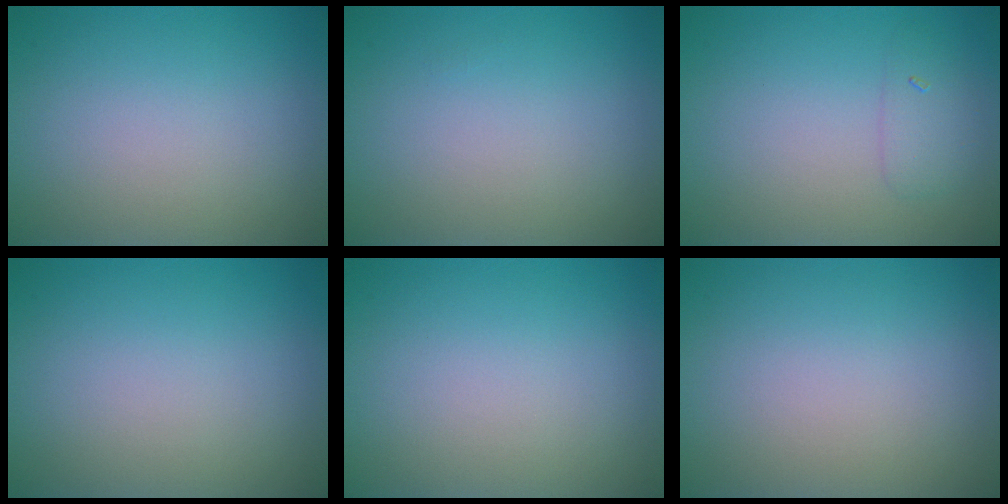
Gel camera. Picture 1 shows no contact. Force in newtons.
{"total": 0.0}
{"total": 1.5, "press": 1.5, "slide": 0.0}
{"total": 0.0}
{"total": 0.0}
{"total": 0.0}